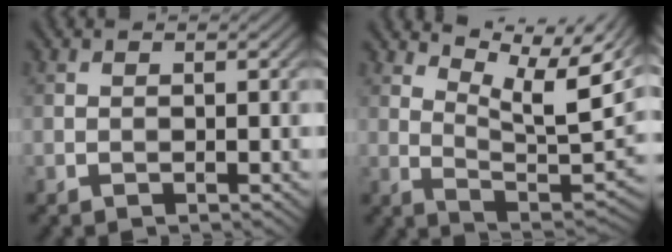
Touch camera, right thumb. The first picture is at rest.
{"total": 12.3, "force": [8.1, 3.3, 8.6], "torque": [-0.160, -0.010, 0.132]}